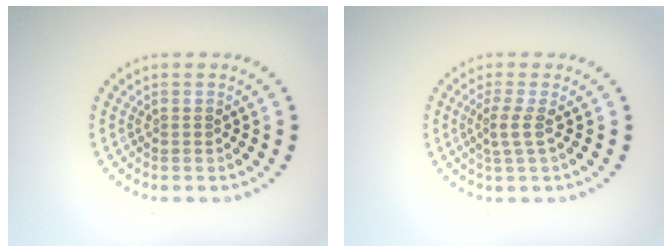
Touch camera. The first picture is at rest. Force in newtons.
{"total": 1.7, "press": 1.1, "slide": 1.3}